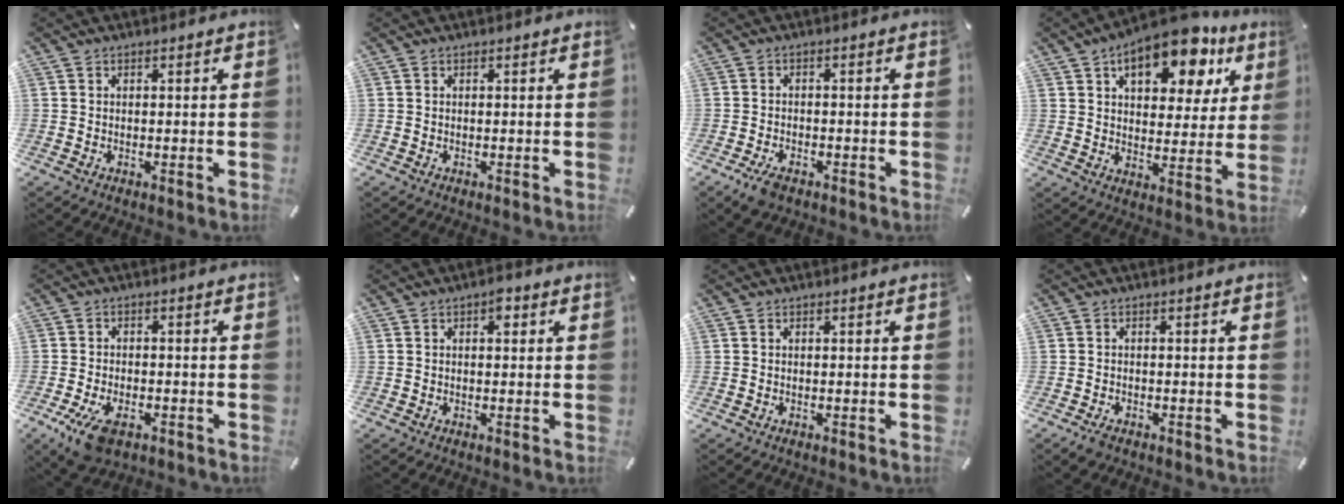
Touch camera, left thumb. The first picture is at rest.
{"total": 0.0}
{"total": 3.7, "force": [-2.5, 1.8, 2.1], "torque": [-0.054, 0.007, -0.049]}
{"total": 16.3, "force": [9.6, 8.4, 10.1], "torque": [-0.136, -0.046, 0.157]}
{"total": 7.2, "force": [-3.8, 3.7, 4.9], "torque": [-0.112, 0.006, -0.069]}
{"total": 2.5, "force": [0.8, 1.4, 2.0], "torque": [-0.018, -0.001, 0.006]}
{"total": 0.0}
{"total": 1.6, "force": [-1.2, 0.8, 0.8], "torque": [-0.014, 0.004, -0.023]}